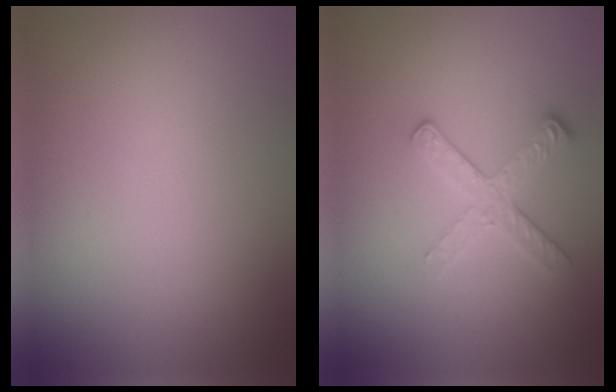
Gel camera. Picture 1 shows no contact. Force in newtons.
{"total": 2.8, "press": 2.5, "slide": 1.3}